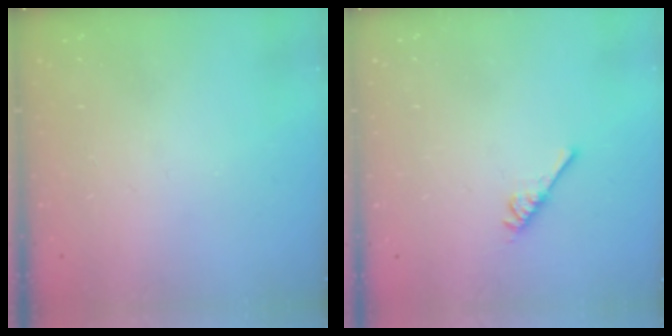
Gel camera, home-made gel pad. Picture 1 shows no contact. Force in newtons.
{"total": 5.0, "press": 4.9, "slide": 0.8}